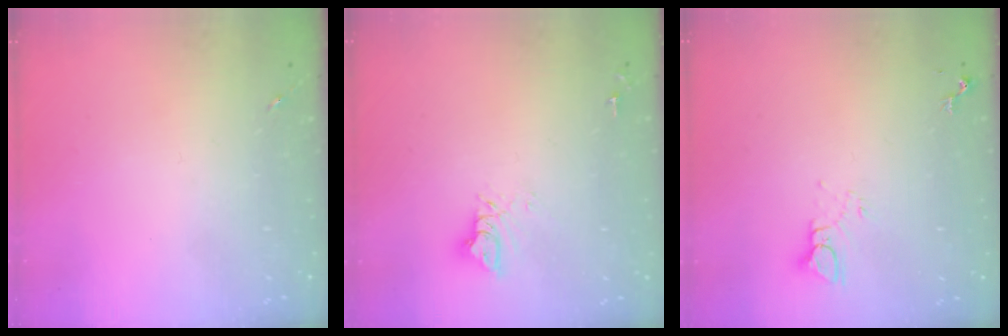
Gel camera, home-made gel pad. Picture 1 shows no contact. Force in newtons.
{"total": 7.3, "press": 7.3, "slide": 0.7}
{"total": 4.4, "press": 4.4, "slide": 0.3}